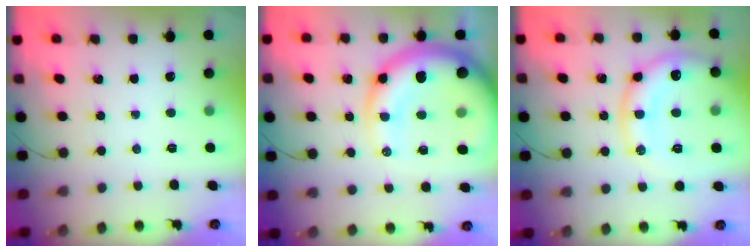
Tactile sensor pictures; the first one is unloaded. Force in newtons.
{"total": 20.6, "press": 20.1, "slide": 4.5}
{"total": 14.7, "press": 14.6, "slide": 1.5}